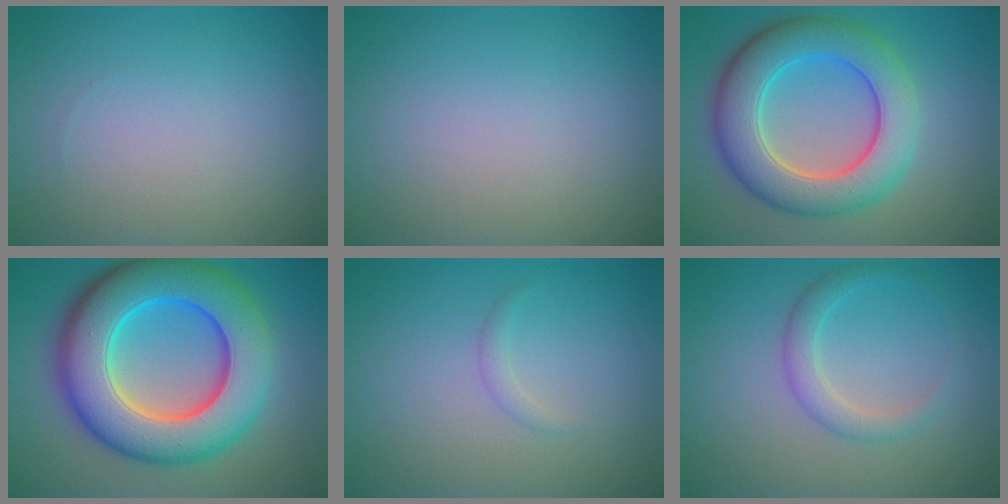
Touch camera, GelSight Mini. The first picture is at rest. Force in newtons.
{"total": 0.0}
{"total": 8.5, "press": 8.4, "slide": 0.4}
{"total": 12.8, "press": 12.8, "slide": 0.3}
{"total": 0.8, "press": 0.8, "slide": 0.1}
{"total": 2.3, "press": 2.3, "slide": 0.2}